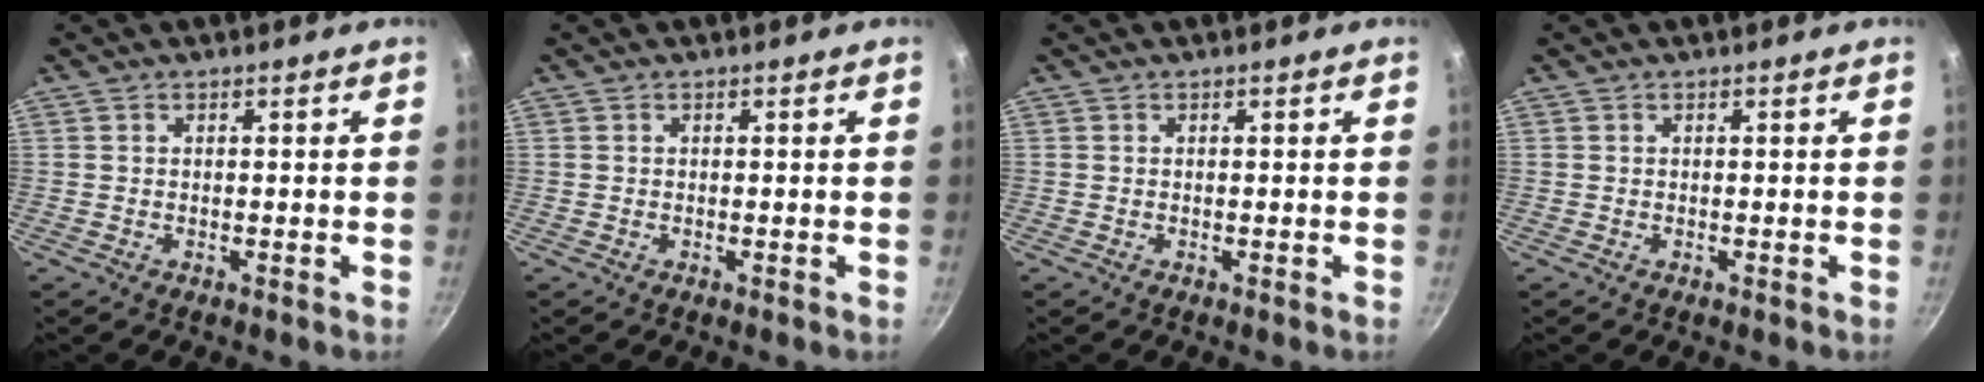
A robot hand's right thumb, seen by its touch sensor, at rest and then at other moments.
{"total": 0.0}
{"total": 0.0}
{"total": 0.0}